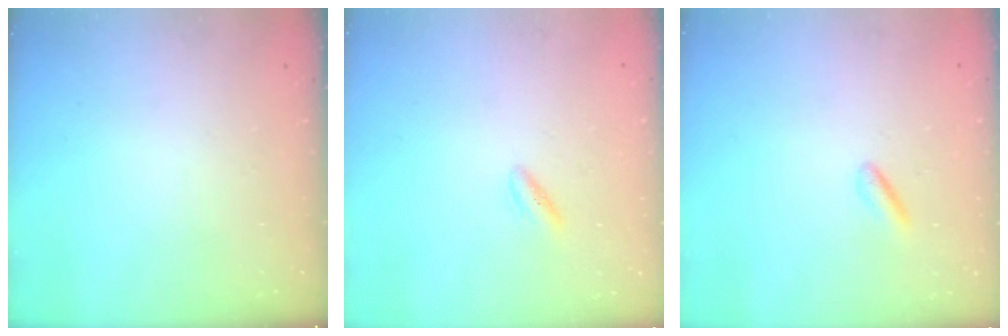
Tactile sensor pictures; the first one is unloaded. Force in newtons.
{"total": 1.9, "press": 1.6, "slide": 1.0}
{"total": 1.0, "press": 0.8, "slide": 0.6}